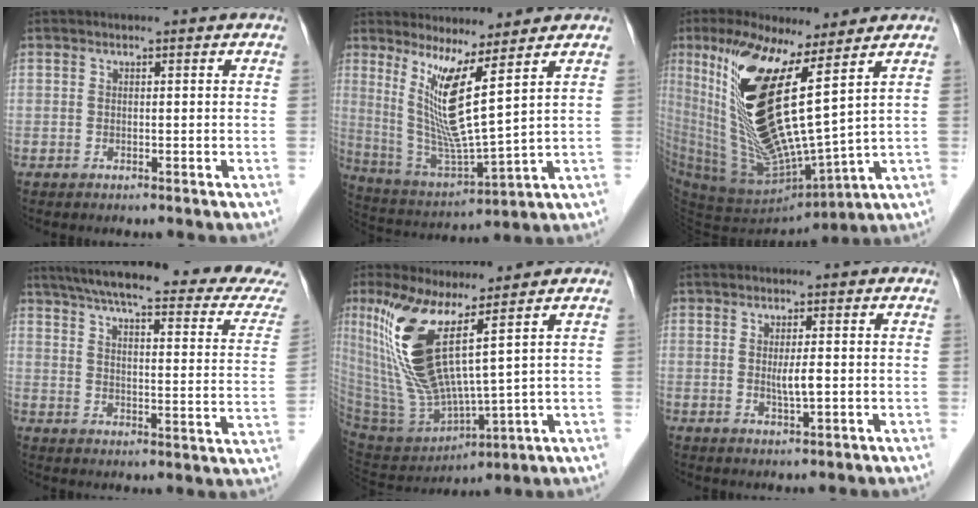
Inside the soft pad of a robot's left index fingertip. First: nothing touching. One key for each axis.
{"total": 10.2, "fx": 4.7, "fy": -0.7, "fz": 9.0, "tx": -0.186, "ty": -0.030, "tz": 0.099}
{"total": 18.2, "fx": 6.8, "fy": 3.1, "fz": 16.6, "tx": -0.338, "ty": -0.024, "tz": 0.130}
{"total": 27.8, "fx": 24.6, "fy": 1.5, "fz": 12.9, "tx": -0.192, "ty": -0.047, "tz": 0.304}
{"total": 14.3, "fx": 5.9, "fy": 1.8, "fz": 12.9, "tx": -0.289, "ty": -0.021, "tz": 0.128}
{"total": 2.7, "fx": 0.0, "fy": 0.0, "fz": 2.7, "tx": -0.053, "ty": -0.006, "tz": 0.001}